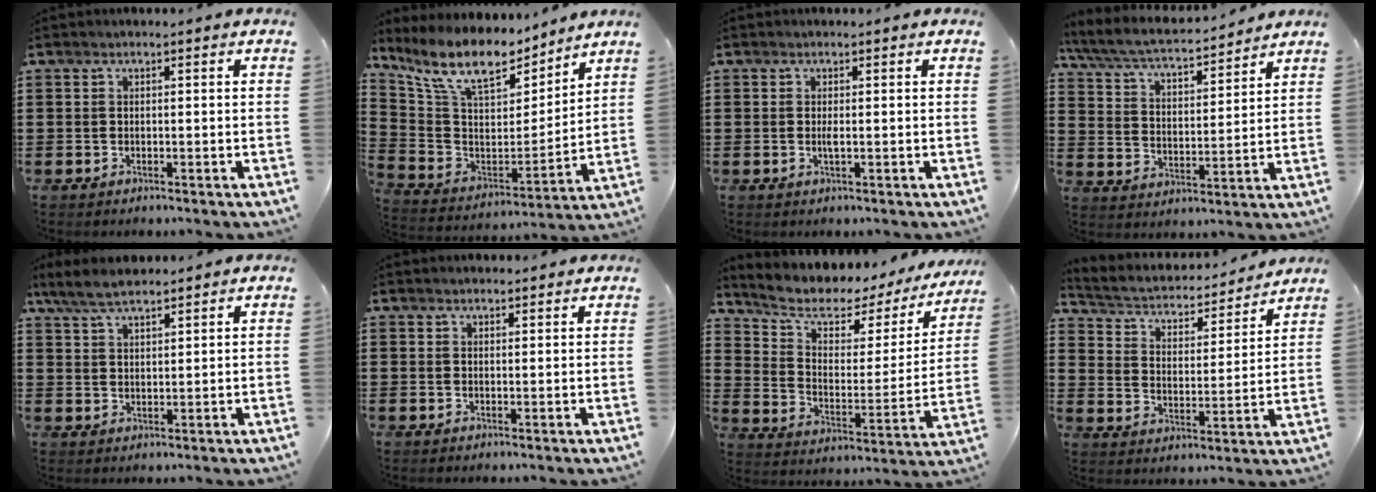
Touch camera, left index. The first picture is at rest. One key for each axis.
{"total": 11.8, "fx": 9.2, "fy": 3.9, "fz": 6.3, "tx": -0.154, "ty": -0.050, "tz": 0.162}
{"total": 1.2, "fx": 0.0, "fy": 0.1, "fz": 1.2, "tx": -0.024, "ty": -0.002, "tz": 0.000}
{"total": 5.7, "fx": 5.1, "fy": 0.8, "fz": 2.2, "tx": -0.068, "ty": -0.033, "tz": 0.083}
{"total": 5.1, "fx": 4.3, "fy": 1.3, "fz": 2.5, "tx": -0.061, "ty": -0.005, "tz": 0.080}
{"total": 1.5, "fx": 1.5, "fy": 0.3, "fz": 0.1, "tx": -0.004, "ty": 0.002, "tz": 0.029}
{"total": 6.6, "fx": 4.7, "fy": 3.1, "fz": 3.4, "tx": -0.087, "ty": -0.033, "tz": 0.076}
{"total": 3.2, "fx": 2.8, "fy": 1.3, "fz": 0.9, "tx": -0.037, "ty": -0.024, "tz": 0.038}